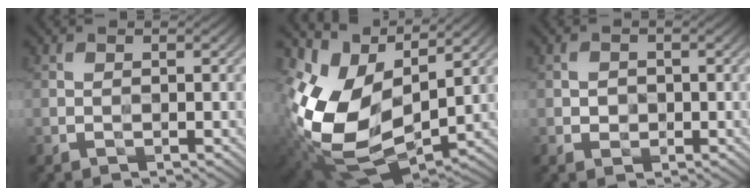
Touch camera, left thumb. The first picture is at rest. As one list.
[{"total": 14.4, "force": [2.2, 9.6, 10.6], "torque": [-0.250, -0.021, 0.052]}, {"total": 1.5, "force": [-0.2, 1.4, 0.5], "torque": [-0.009, -0.005, -0.007]}]